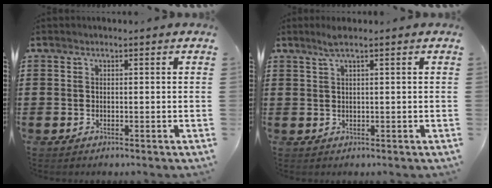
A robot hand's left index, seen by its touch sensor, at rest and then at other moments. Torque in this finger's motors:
{"motor_torque": [0.88, -0.99, 0.23, 0.05]}